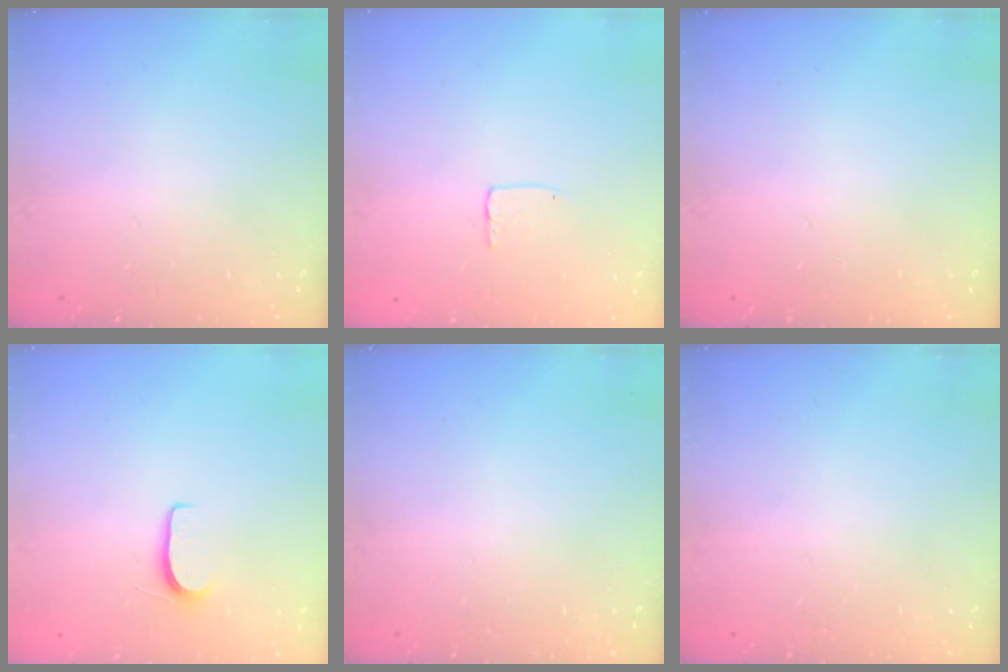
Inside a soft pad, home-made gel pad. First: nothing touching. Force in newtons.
{"total": 3.6, "press": 3.6, "slide": 0.2}
{"total": 0.0}
{"total": 5.4, "press": 5.4, "slide": 0.6}
{"total": 0.0}
{"total": 0.0}